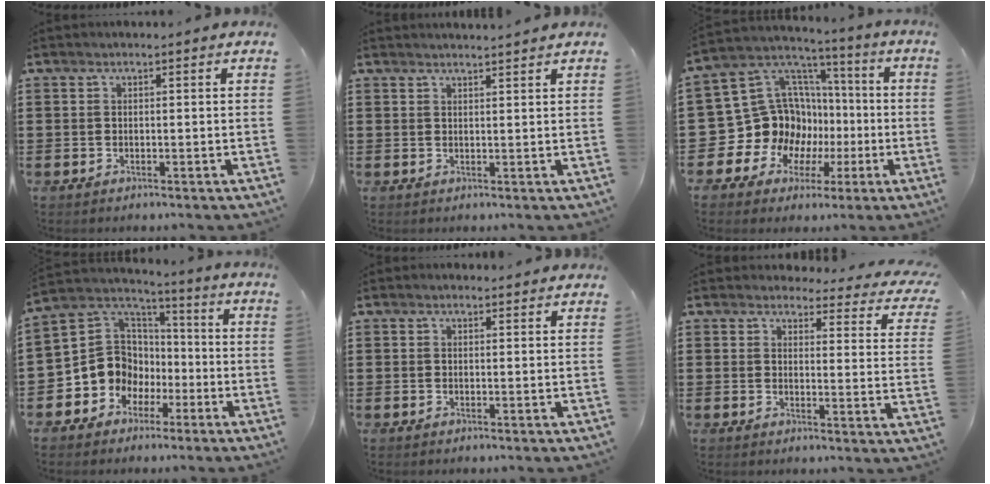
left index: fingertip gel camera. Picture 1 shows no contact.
{"total": 1.4, "force": [1.4, -0.2, 0.0], "torque": [-0.004, 0.000, 0.027]}
{"total": 15.2, "force": [-1.7, 14.2, 5.2], "torque": [-0.141, -0.032, 0.000]}
{"total": 9.8, "force": [-2.6, 9.1, 2.7], "torque": [-0.104, -0.001, -0.048]}
{"total": 0.9, "force": [0.9, 0.3, 0.2], "torque": [-0.005, 0.002, 0.017]}
{"total": 3.8, "force": [3.5, 0.8, 1.1], "torque": [-0.032, -0.019, 0.060]}